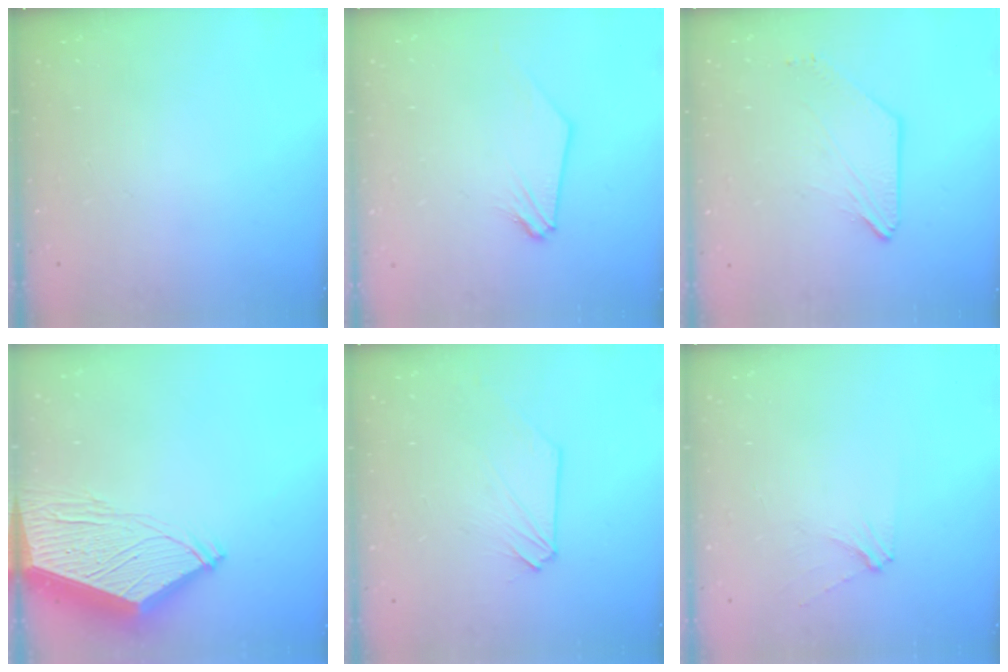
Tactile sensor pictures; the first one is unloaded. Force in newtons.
{"total": 0.7, "press": 0.7, "slide": 0.2}
{"total": 3.0, "press": 2.9, "slide": 0.5}
{"total": 13.7, "press": 13.6, "slide": 1.7}
{"total": 0.0}
{"total": 3.6, "press": 3.5, "slide": 0.5}